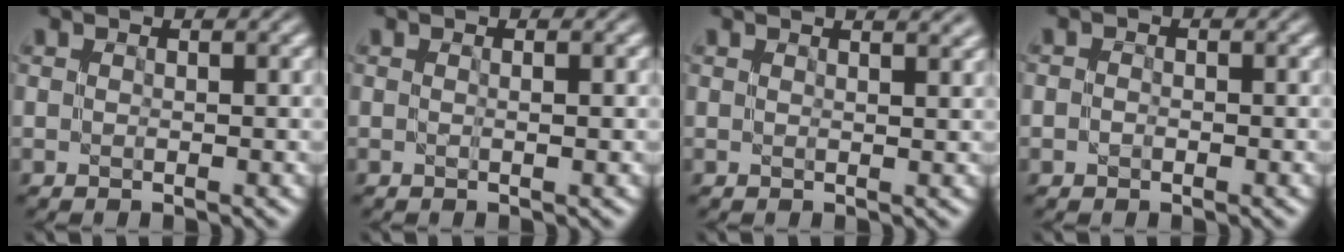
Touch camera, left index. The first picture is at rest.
{"total": 0.7, "force": [0.0, 0.1, 0.6], "torque": [-0.008, 0.001, -0.001]}
{"total": 2.3, "force": [1.9, 0.7, 1.1], "torque": [-0.002, 0.002, 0.011]}
{"total": 0.9, "force": [-0.3, 0.7, 0.4], "torque": [-0.006, -0.003, -0.008]}